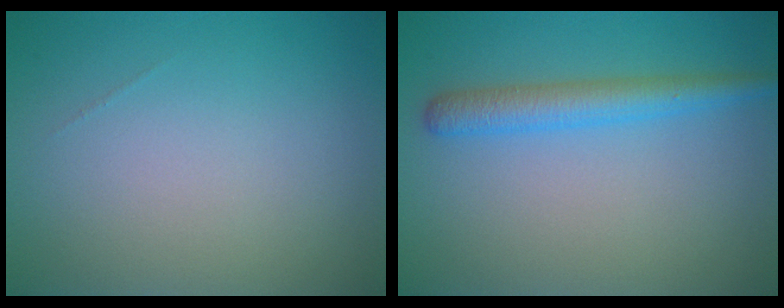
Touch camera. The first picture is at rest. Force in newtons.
{"total": 3.2, "press": 3.2, "slide": 0.1}